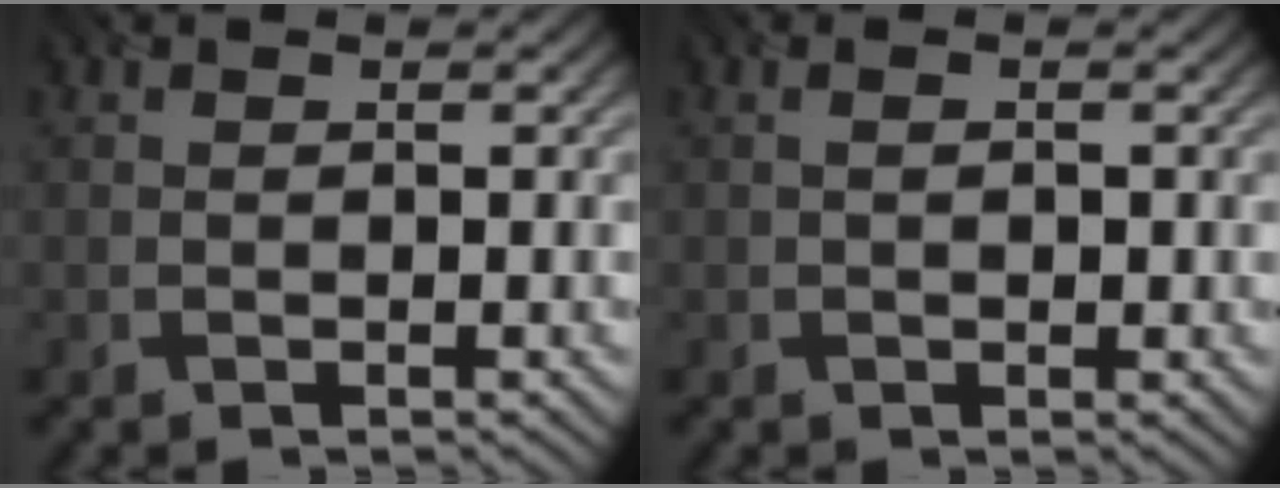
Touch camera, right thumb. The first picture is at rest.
{"total": 1.2, "force": [0.0, 0.6, 1.0], "torque": [-0.019, 0.001, 0.003]}